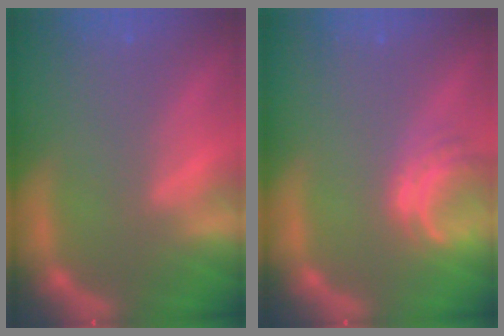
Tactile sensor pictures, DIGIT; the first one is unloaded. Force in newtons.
{"total": 3.0}